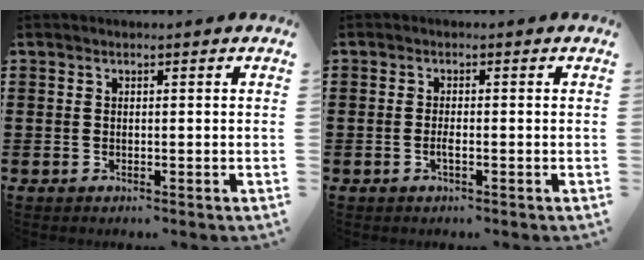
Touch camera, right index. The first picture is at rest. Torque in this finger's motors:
{"motor_torque": [0.82, 1.32, -0.03, 0.00]}